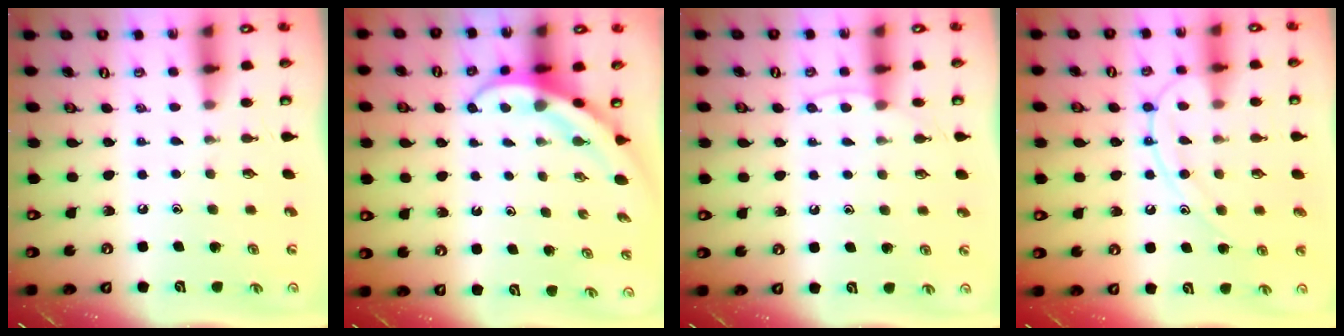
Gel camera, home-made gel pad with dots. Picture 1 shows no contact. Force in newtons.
{"total": 4.0, "press": 4.0, "slide": 0.4}
{"total": 5.6, "press": 5.5, "slide": 0.6}
{"total": 12.6, "press": 12.6, "slide": 1.1}